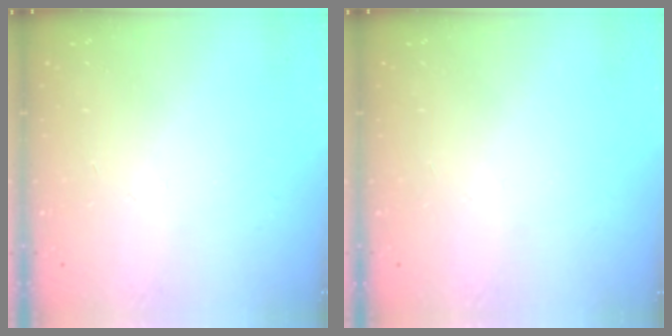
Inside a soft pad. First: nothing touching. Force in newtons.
{"total": 0.0}